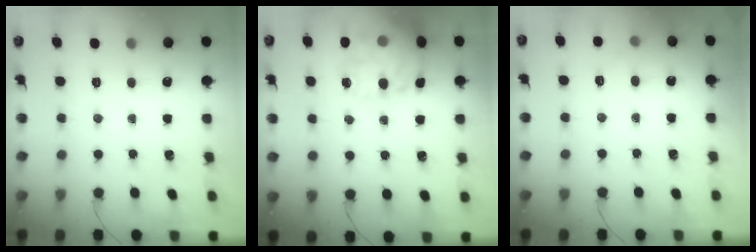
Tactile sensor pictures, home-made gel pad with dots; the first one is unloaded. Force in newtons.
{"total": 19.6, "press": 19.4, "slide": 2.4}
{"total": 4.6, "press": 4.4, "slide": 1.3}